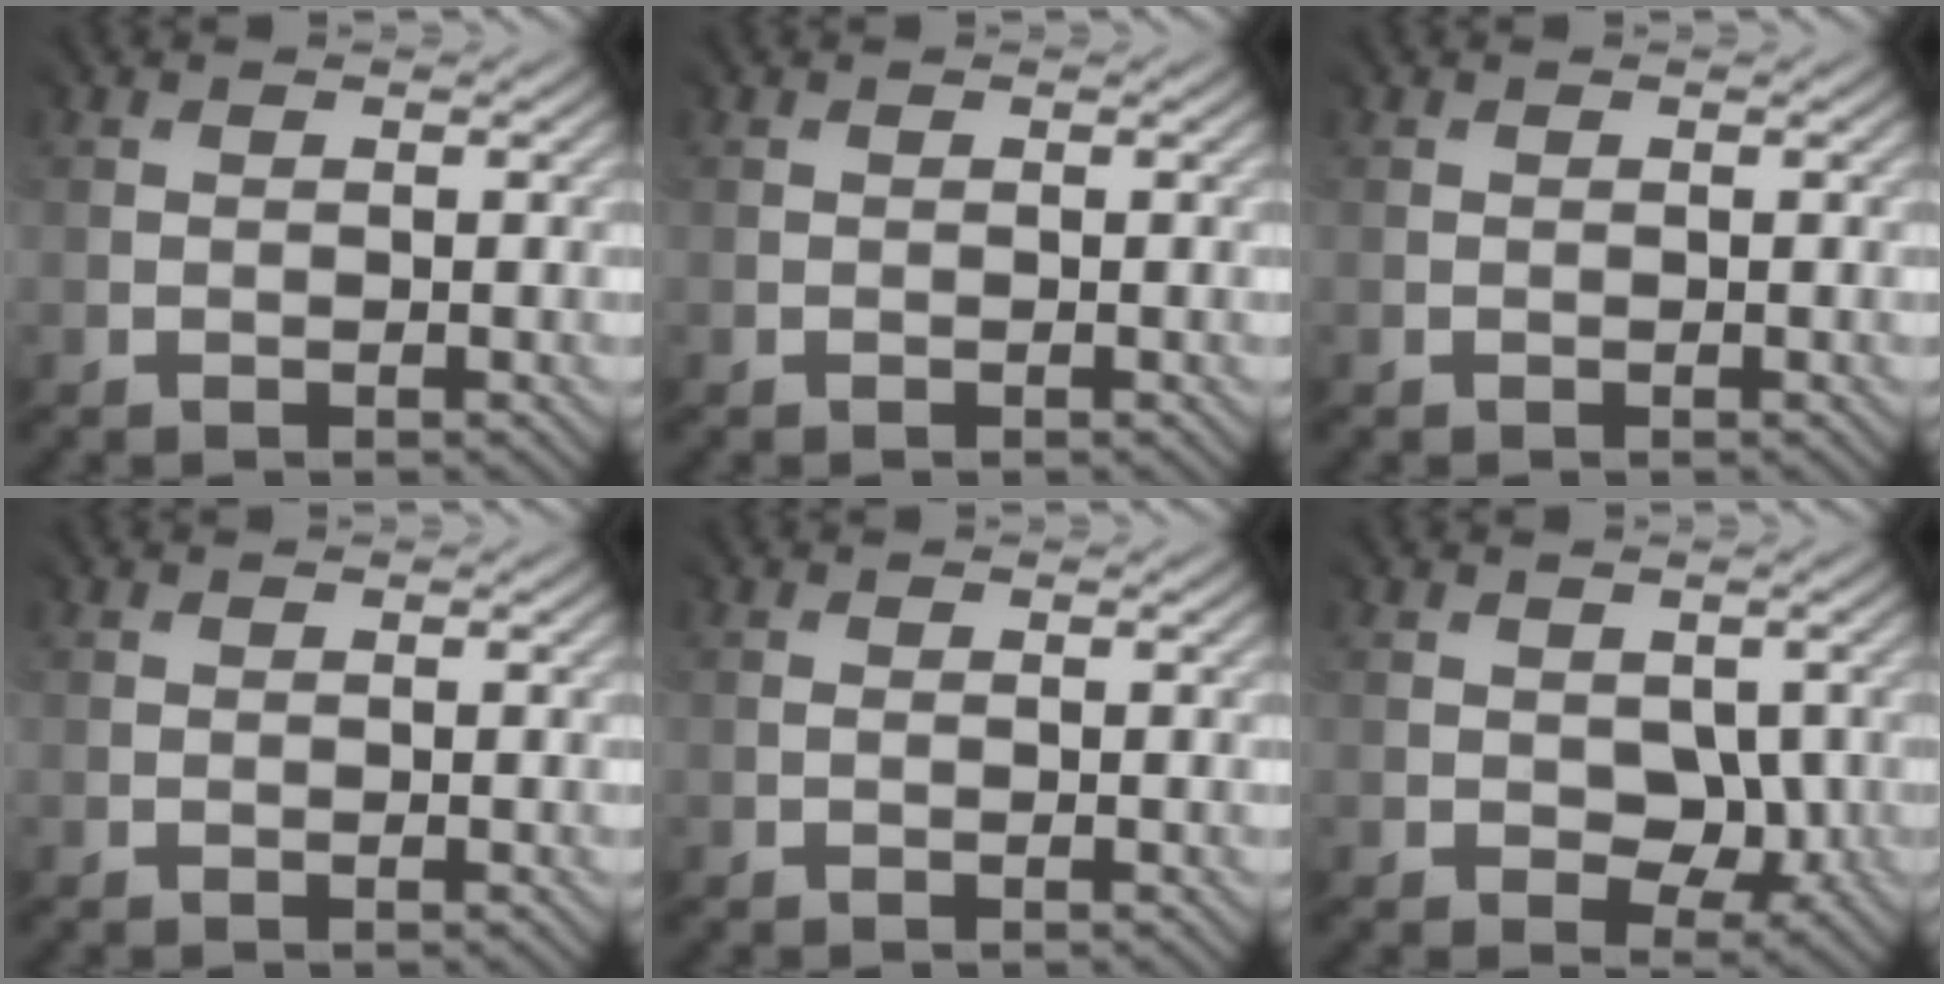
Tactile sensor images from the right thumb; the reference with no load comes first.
{"total": 0.0}
{"total": 0.0}
{"total": 0.0}
{"total": 0.0}
{"total": 3.6, "force": [-0.3, 2.9, 2.1], "torque": [-0.037, -0.010, -0.003]}